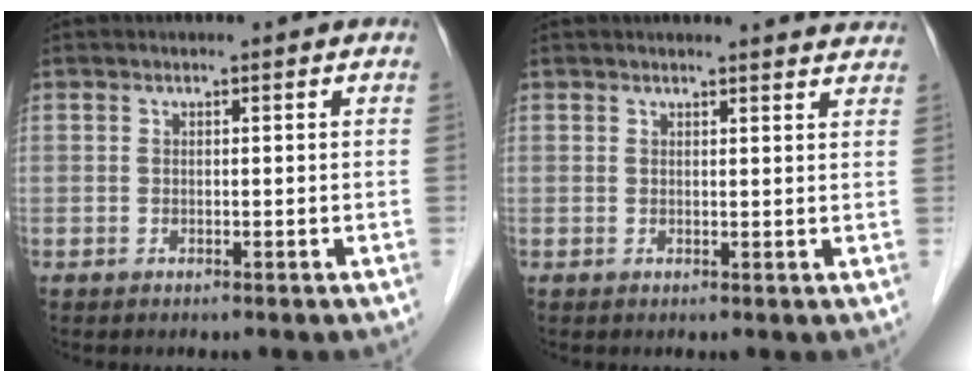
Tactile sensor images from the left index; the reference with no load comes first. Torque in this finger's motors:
{"motor_torque": [0.62, -0.95, 0.02, 0.01]}